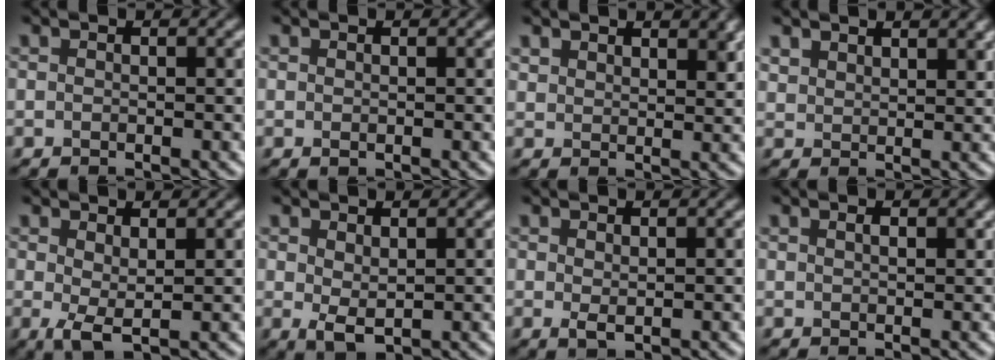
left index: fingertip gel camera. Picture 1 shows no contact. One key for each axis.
{"total": 0.0}
{"total": 3.7, "fx": 2.9, "fy": 1.7, "fz": 1.5, "tx": -0.035, "ty": 0.001, "tz": 0.054}
{"total": 2.9, "fx": 2.5, "fy": 1.2, "fz": 1.0, "tx": -0.027, "ty": 0.003, "tz": 0.049}
{"total": 2.1, "fx": 0.5, "fy": 0.5, "fz": 2.0, "tx": -0.043, "ty": -0.006, "tz": 0.011}
{"total": 1.9, "fx": 0.7, "fy": 0.8, "fz": 1.5, "tx": -0.033, "ty": -0.007, "tz": 0.017}
{"total": 0.9, "fx": 0.3, "fy": 0.3, "fz": 0.8, "tx": -0.017, "ty": -0.005, "tz": 0.010}
{"total": 0.9, "fx": 0.5, "fy": 0.3, "fz": 0.7, "tx": -0.014, "ty": 0.001, "tz": 0.008}